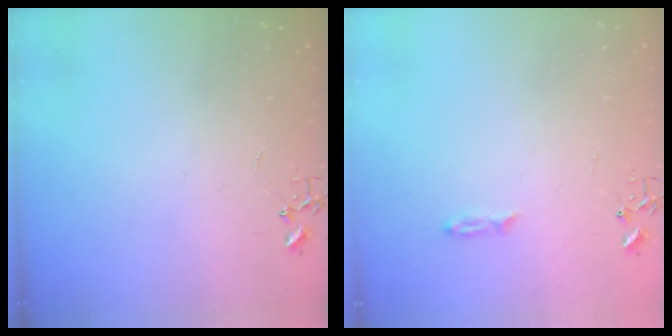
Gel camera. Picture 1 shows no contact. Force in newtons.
{"total": 3.2, "press": 3.1, "slide": 0.3}